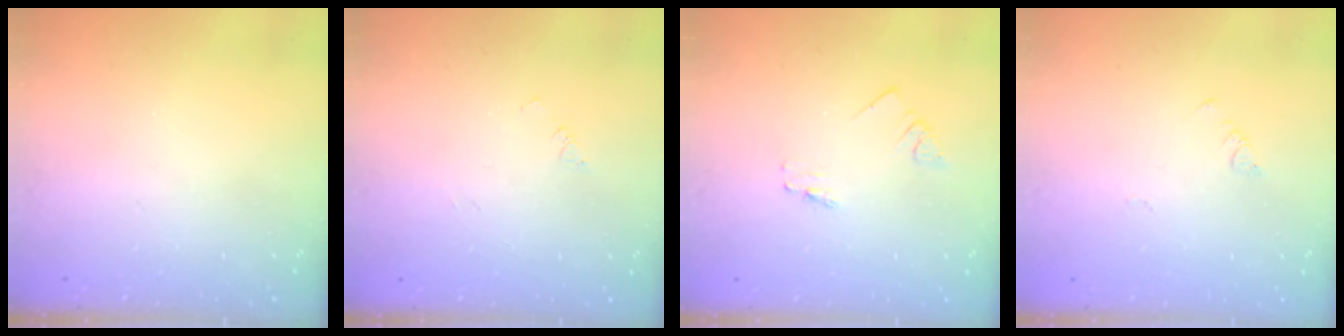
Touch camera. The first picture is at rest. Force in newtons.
{"total": 1.4, "press": 1.3, "slide": 0.3}
{"total": 0.0}
{"total": 1.9, "press": 1.9, "slide": 0.4}